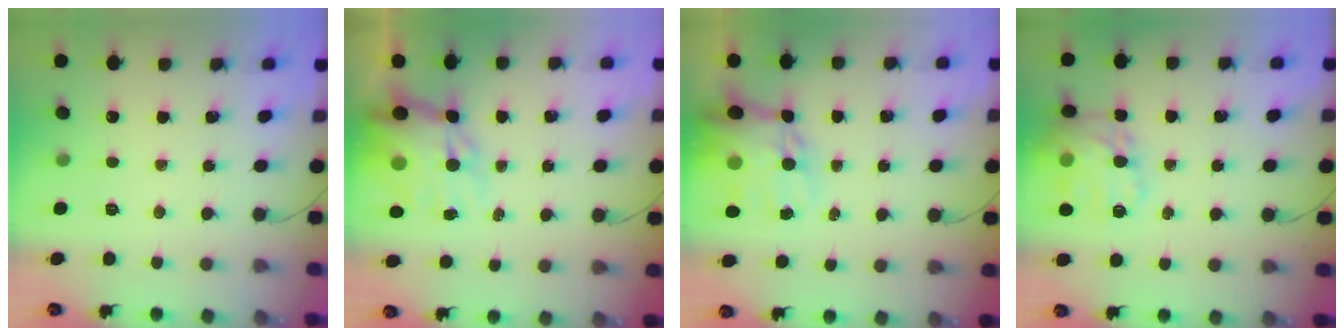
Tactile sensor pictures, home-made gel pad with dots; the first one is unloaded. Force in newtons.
{"total": 12.7, "press": 12.2, "slide": 3.3}
{"total": 15.1, "press": 14.7, "slide": 3.3}
{"total": 17.4, "press": 17.3, "slide": 1.6}